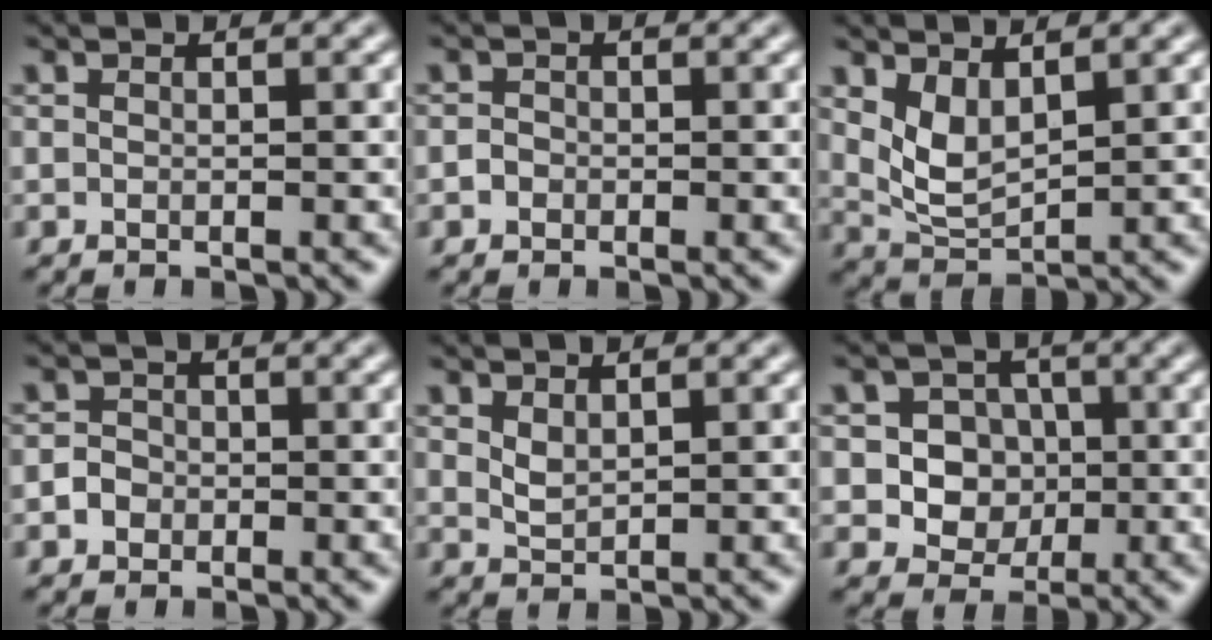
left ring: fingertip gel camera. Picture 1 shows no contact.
{"total": 0.8, "force": [-0.4, 0.7, 0.2], "torque": [0.000, -0.001, -0.010]}
{"total": 3.1, "force": [1.6, 1.4, 2.2], "torque": [-0.051, -0.012, 0.040]}
{"total": 1.7, "force": [-0.6, 1.5, 0.5], "torque": [0.005, 0.001, -0.015]}
{"total": 1.4, "force": [1.0, 0.6, 0.9], "torque": [-0.021, -0.001, 0.024]}
{"total": 5.0, "force": [-0.1, 4.6, 2.1], "torque": [-0.012, 0.014, -0.017]}